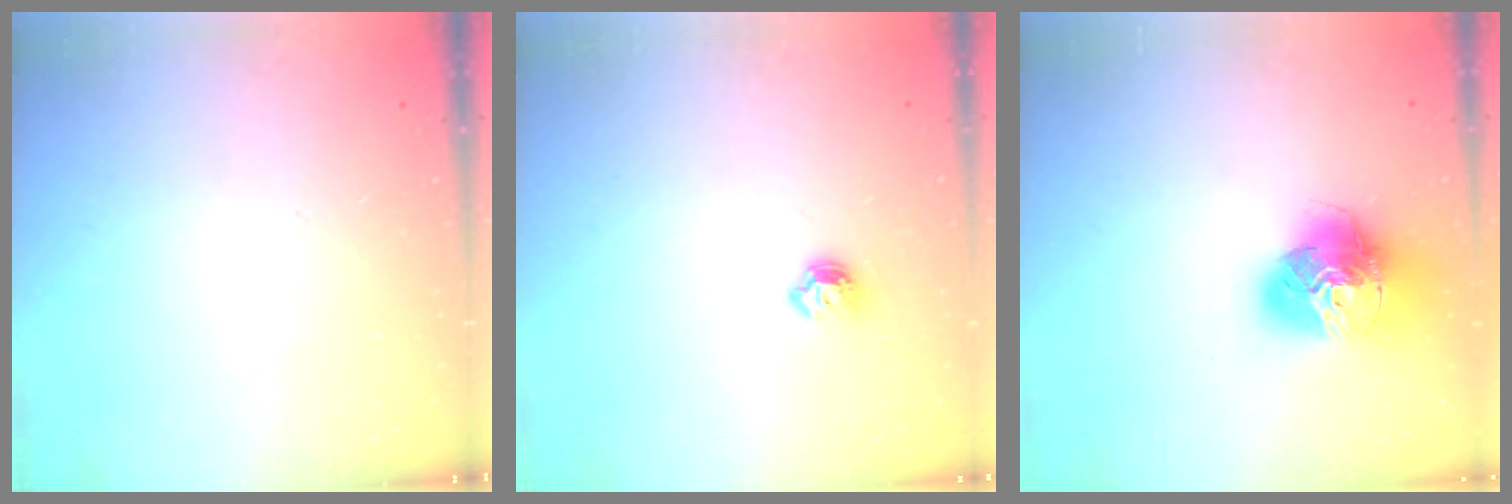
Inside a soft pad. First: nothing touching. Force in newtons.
{"total": 5.2, "press": 5.1, "slide": 0.8}
{"total": 18.8, "press": 18.6, "slide": 2.1}